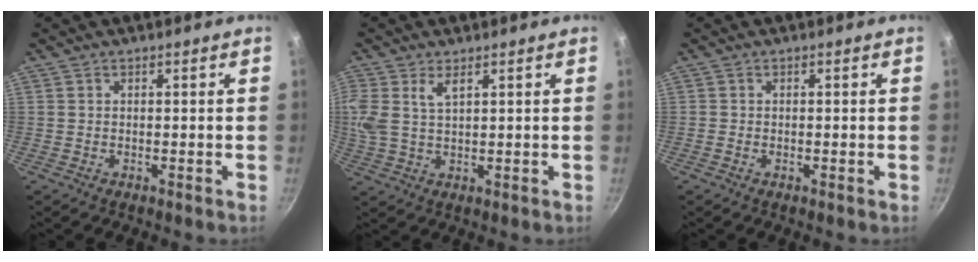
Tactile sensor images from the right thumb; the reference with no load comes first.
{"total": 7.9, "force": [3.4, 4.2, 5.8], "torque": [-0.126, 0.000, 0.068]}
{"total": 0.0}